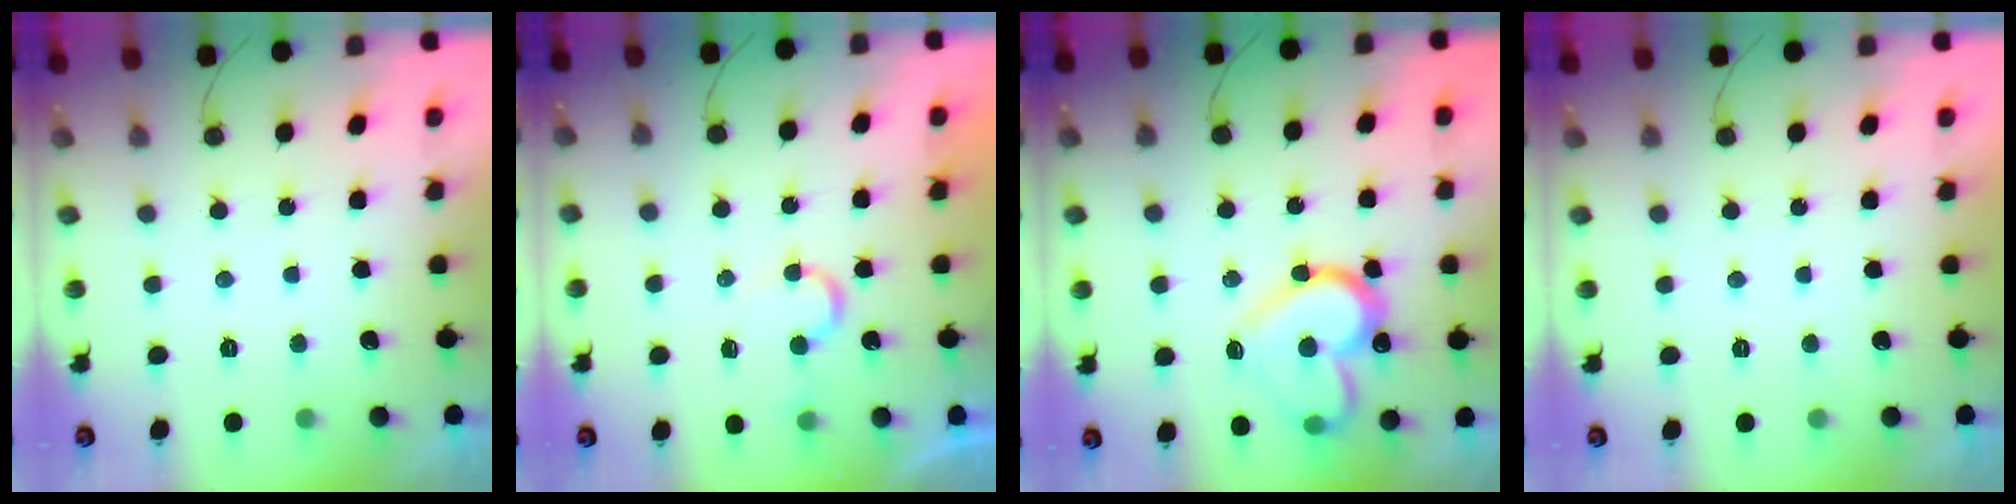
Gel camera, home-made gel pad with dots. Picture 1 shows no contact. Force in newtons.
{"total": 6.9, "press": 6.9, "slide": 0.6}
{"total": 18.5, "press": 18.5, "slide": 1.2}
{"total": 1.8, "press": 1.8, "slide": 0.1}